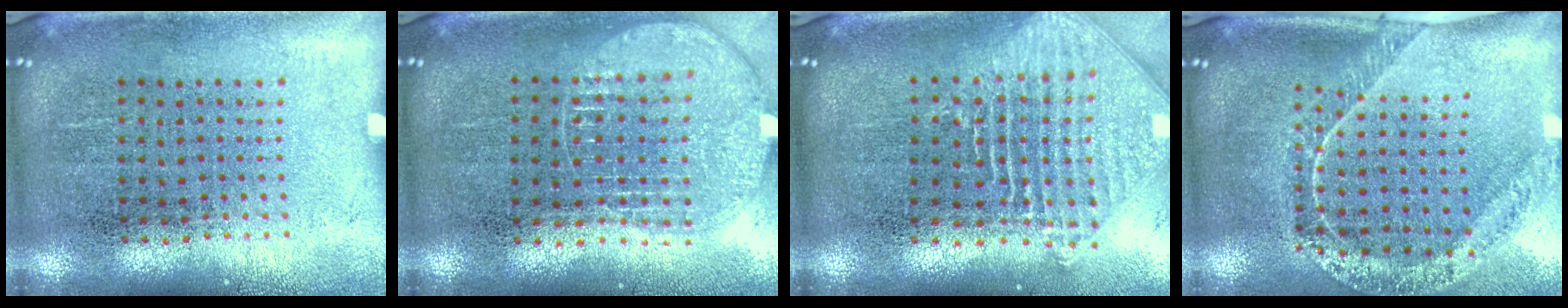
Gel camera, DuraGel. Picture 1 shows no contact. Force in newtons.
{"total": 1.1, "press": 1.1, "slide": 0.3}
{"total": 2.3, "press": 1.8, "slide": 1.4}
{"total": 1.5, "press": 1.5, "slide": 0.3}